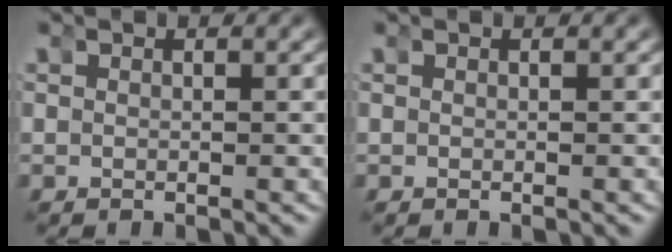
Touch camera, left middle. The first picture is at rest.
{"total": 0.0}